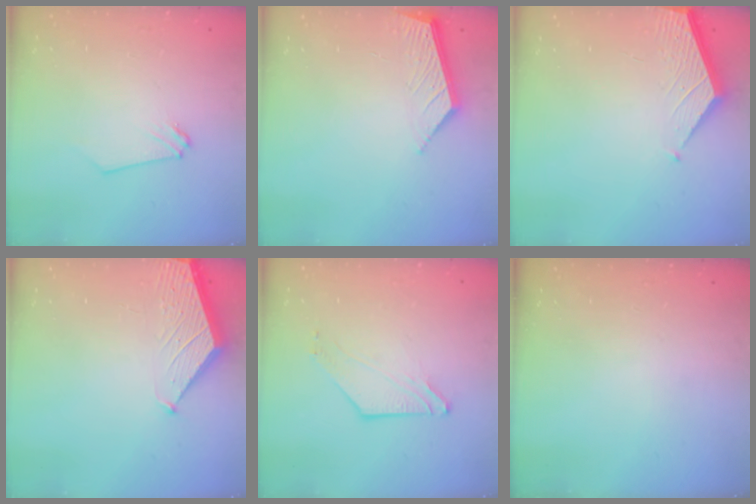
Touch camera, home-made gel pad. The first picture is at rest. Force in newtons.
{"total": 6.3, "press": 6.3, "slide": 0.5}
{"total": 2.6, "press": 2.6, "slide": 0.3}
{"total": 1.6, "press": 1.6, "slide": 0.2}
{"total": 4.5, "press": 4.5, "slide": 0.5}
{"total": 0.0}